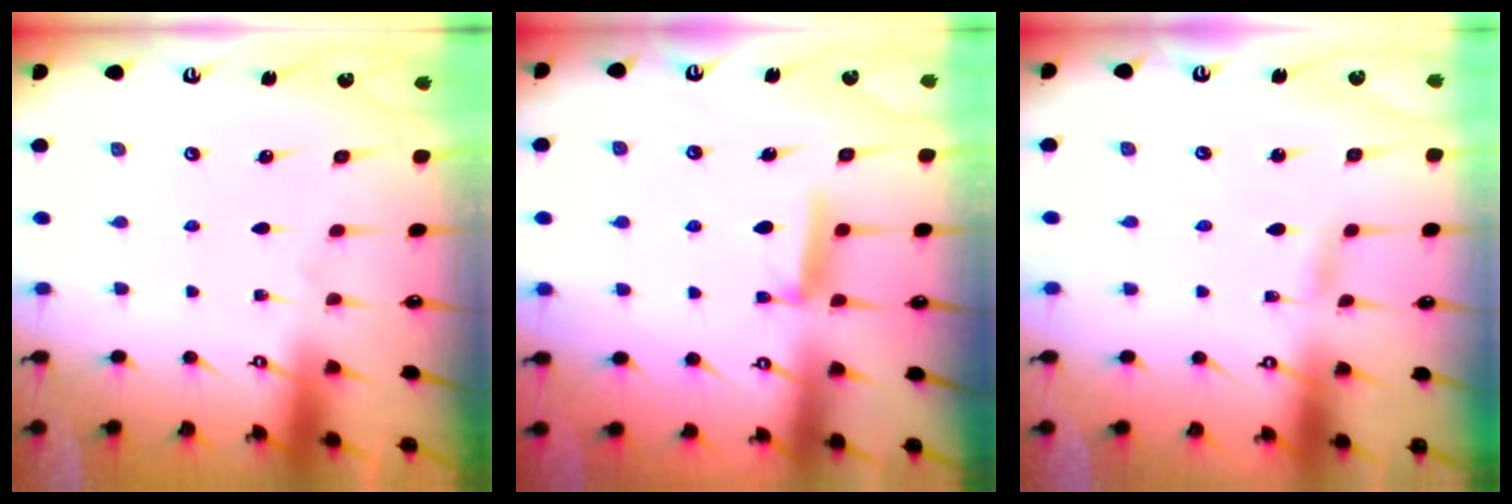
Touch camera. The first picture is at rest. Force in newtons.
{"total": 6.0, "press": 5.9, "slide": 0.7}
{"total": 1.4, "press": 1.4, "slide": 0.1}